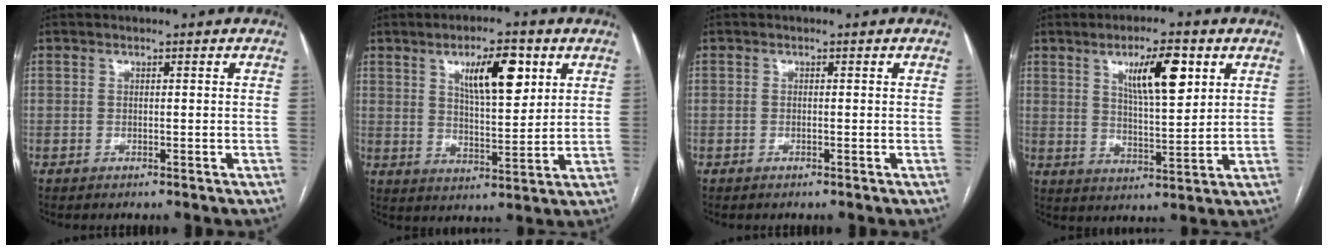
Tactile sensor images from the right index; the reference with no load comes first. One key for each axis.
{"total": 10.1, "fx": 4.6, "fy": 3.0, "fz": 8.5, "tx": -0.142, "ty": 0.004, "tz": 0.079}
{"total": 0.0}
{"total": 9.9, "fx": 4.5, "fy": 2.2, "fz": 8.5, "tx": -0.145, "ty": 0.002, "tz": 0.077}